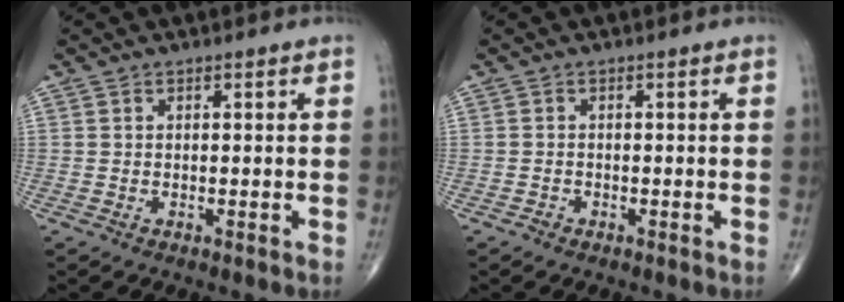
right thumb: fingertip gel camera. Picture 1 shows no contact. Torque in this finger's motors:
{"motor_torque": [0.10, 0.17, -0.31, -0.25, 0.03]}